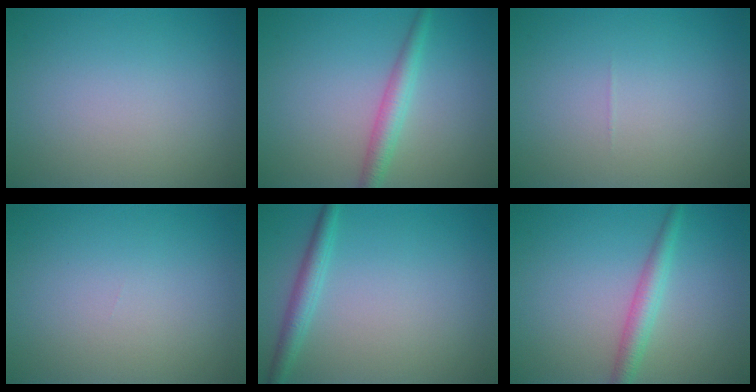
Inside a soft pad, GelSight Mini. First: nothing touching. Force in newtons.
{"total": 2.5, "press": 2.5, "slide": 0.1}
{"total": 0.0}
{"total": 0.0}
{"total": 2.2, "press": 2.2, "slide": 0.1}
{"total": 2.5, "press": 2.5, "slide": 0.1}